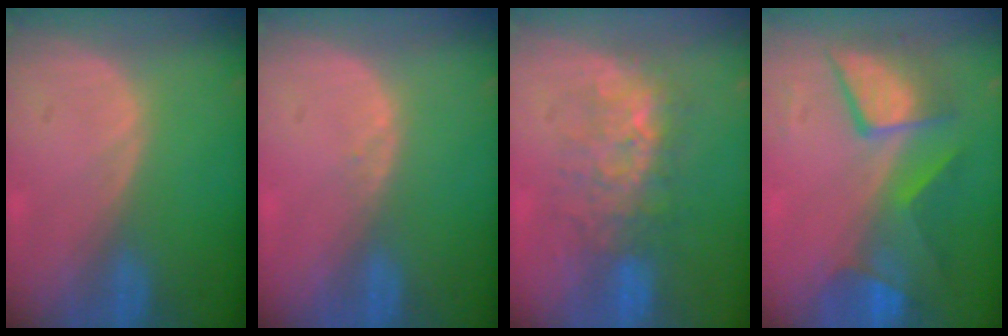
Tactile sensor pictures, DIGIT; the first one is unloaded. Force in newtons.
{"total": 0.7, "press": 0.5, "slide": 0.5}
{"total": 7.6, "press": 7.3, "slide": 2.0}
{"total": 8.3, "press": 8.3, "slide": 0.4}